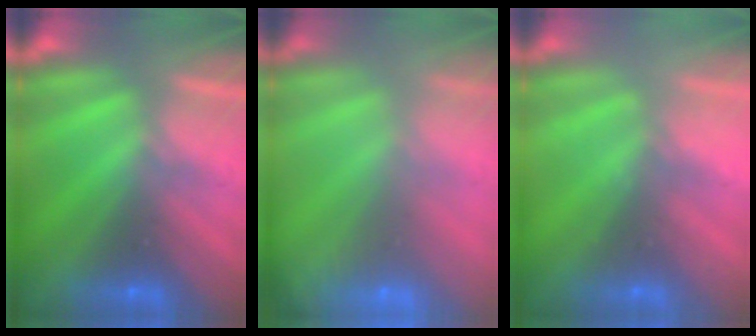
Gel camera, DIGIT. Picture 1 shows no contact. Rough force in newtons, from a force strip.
{"total": 7.7}
{"total": 2.1}